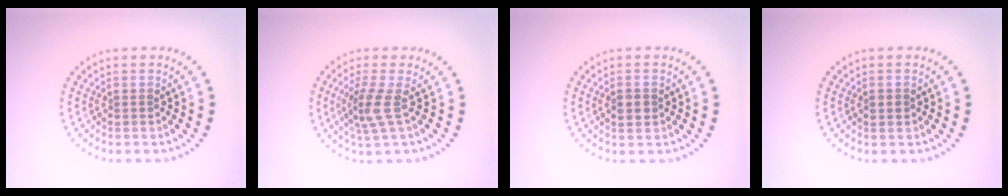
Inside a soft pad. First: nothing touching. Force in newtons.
{"total": 2.6, "press": 2.1, "slide": 1.7}
{"total": 1.6, "press": 1.6, "slide": 0.2}
{"total": 1.1, "press": 1.1, "slide": 0.1}